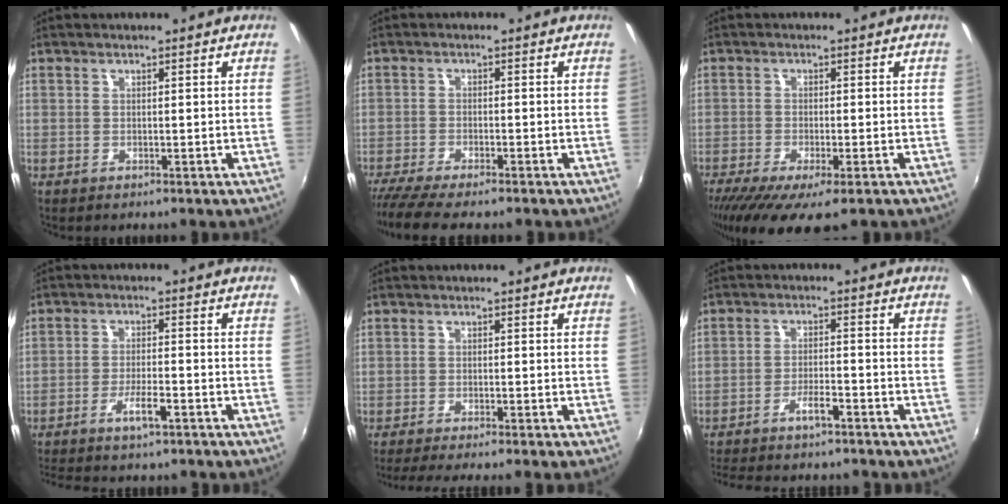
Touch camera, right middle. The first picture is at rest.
{"total": 7.5, "force": [-6.5, 0.5, 3.7], "torque": [-0.092, -0.033, -0.113]}
{"total": 10.4, "force": [-7.0, 2.5, 7.3], "torque": [-0.155, -0.044, -0.114]}
{"total": 5.7, "force": [-4.4, 0.9, 3.5], "torque": [-0.084, 0.001, -0.077]}
{"total": 5.8, "force": [-5.0, -1.0, 2.7], "torque": [-0.060, -0.014, -0.078]}
{"total": 8.7, "force": [-7.5, 1.6, 4.0], "torque": [-0.096, -0.002, -0.121]}